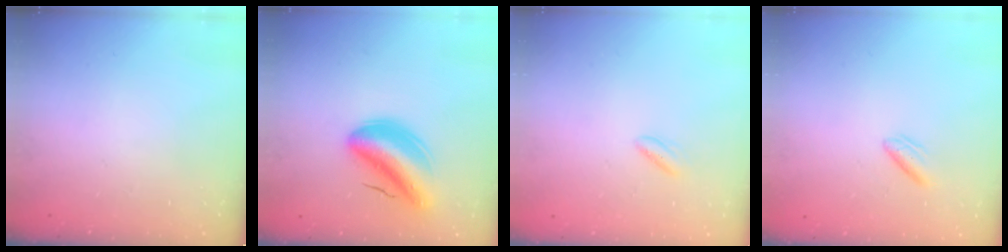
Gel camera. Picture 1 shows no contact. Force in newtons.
{"total": 7.6, "press": 7.0, "slide": 2.8}
{"total": 2.7, "press": 2.6, "slide": 0.7}
{"total": 3.1, "press": 2.9, "slide": 1.0}